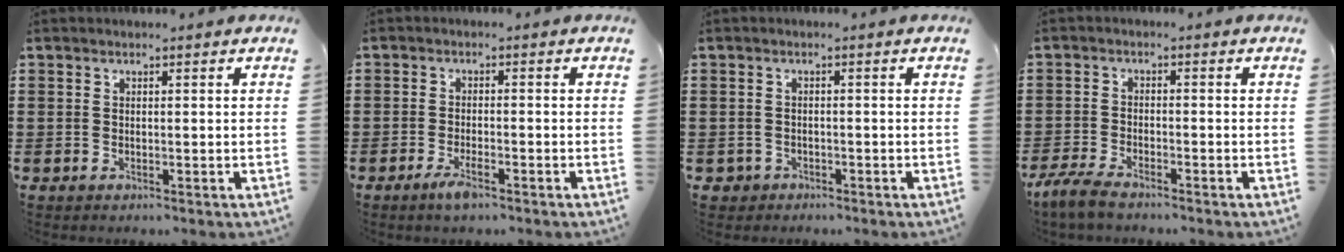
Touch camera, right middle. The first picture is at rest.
{"total": 3.1, "force": [-2.0, 0.8, 2.2], "torque": [-0.049, -0.001, -0.041]}
{"total": 1.3, "force": [-1.0, 0.8, 0.0], "torque": [-0.005, 0.000, -0.023]}
{"total": 3.7, "force": [-3.2, 0.7, 1.8], "torque": [-0.053, -0.006, -0.068]}